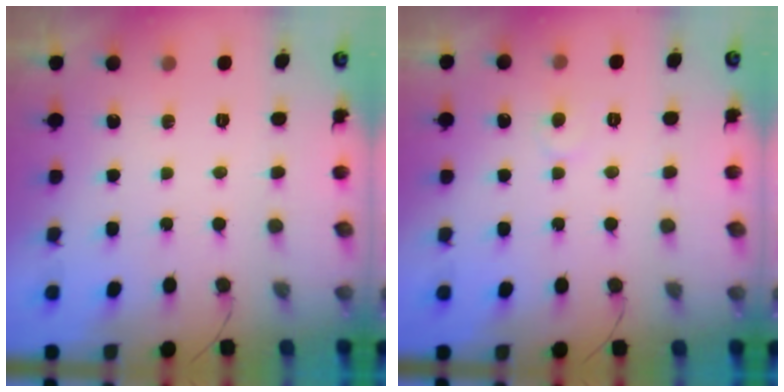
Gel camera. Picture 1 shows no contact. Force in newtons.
{"total": 4.0, "press": 4.0, "slide": 0.4}